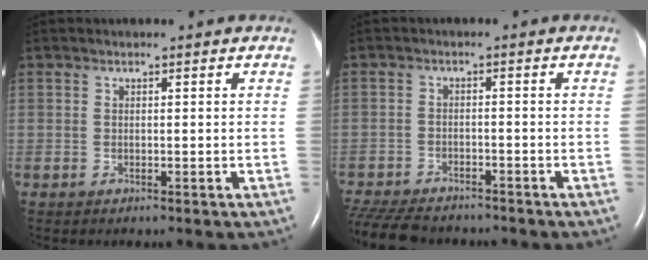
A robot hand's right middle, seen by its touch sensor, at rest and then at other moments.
{"total": 12.1, "force": [-10.5, 3.7, 4.8], "torque": [-0.110, -0.016, -0.158]}